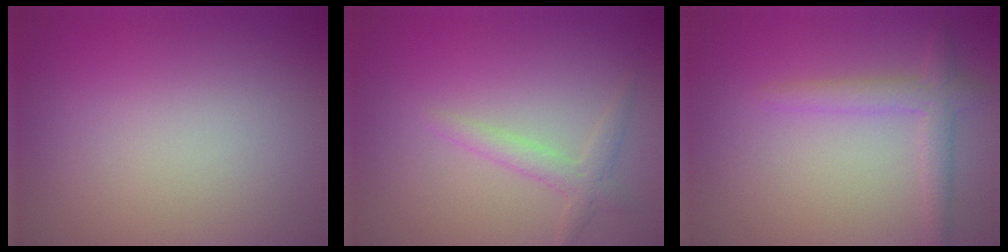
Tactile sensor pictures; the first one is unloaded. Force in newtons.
{"total": 1.9, "press": 1.9, "slide": 0.1}
{"total": 2.4, "press": 2.4, "slide": 0.1}